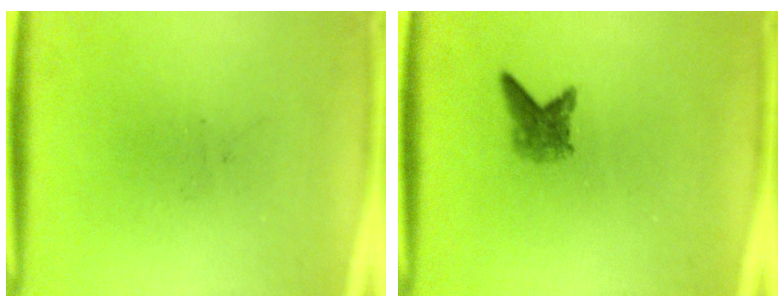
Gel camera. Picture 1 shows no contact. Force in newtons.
{"total": 2.3}